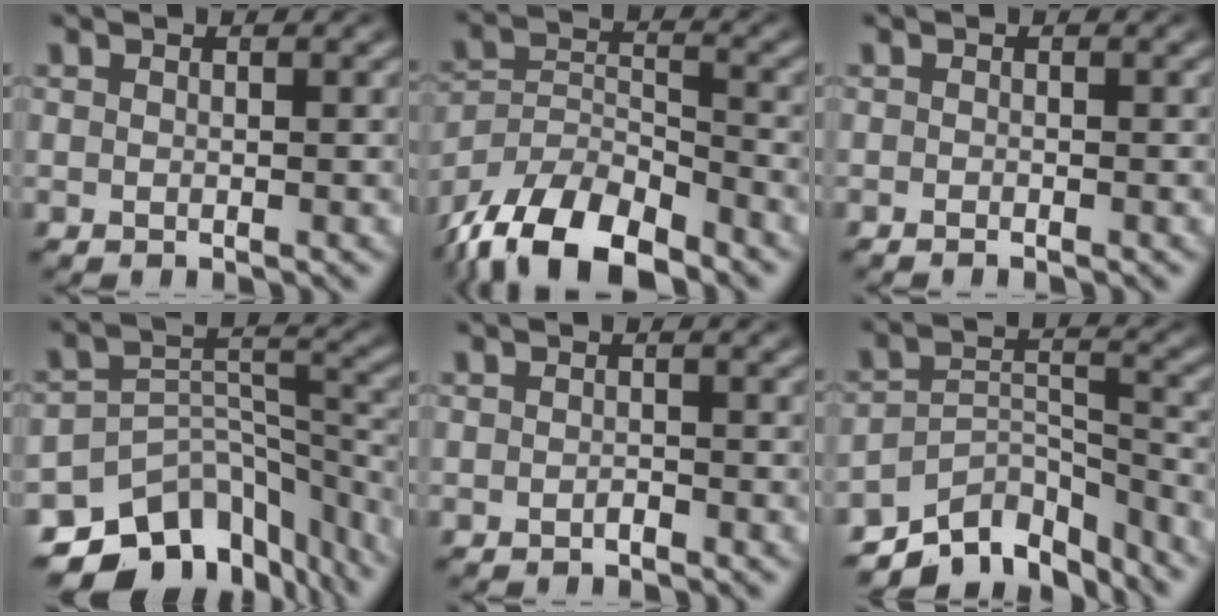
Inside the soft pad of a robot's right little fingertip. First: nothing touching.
{"total": 9.2, "force": [-6.0, 4.8, 5.0], "torque": [-0.085, -0.030, -0.088]}
{"total": 0.8, "force": [-0.7, -0.4, 0.1], "torque": [-0.004, -0.005, -0.011]}
{"total": 14.8, "force": [-9.0, 9.4, 7.1], "torque": [-0.113, -0.054, -0.129]}
{"total": 0.7, "force": [-0.7, -0.2, 0.1], "torque": [-0.003, -0.005, -0.009]}
{"total": 9.7, "force": [-6.8, 5.0, 4.7], "torque": [-0.070, -0.034, -0.097]}